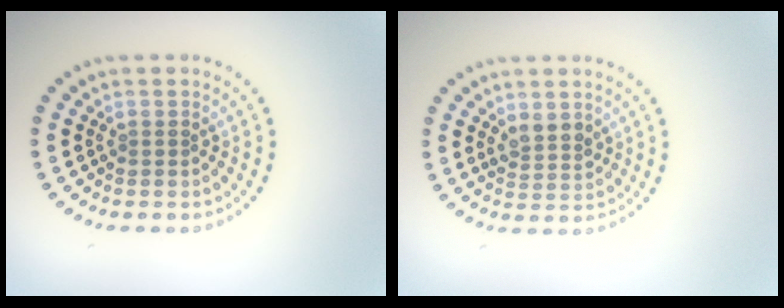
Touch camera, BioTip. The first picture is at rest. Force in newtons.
{"total": 2.0, "press": 1.8, "slide": 0.8}